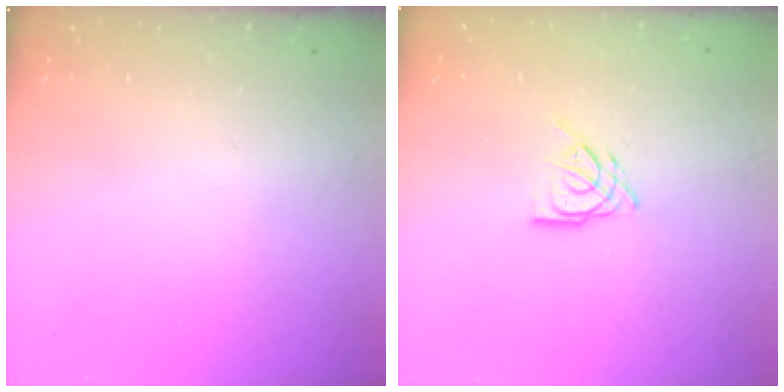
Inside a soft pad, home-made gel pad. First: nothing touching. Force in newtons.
{"total": 7.2, "press": 7.2, "slide": 0.7}